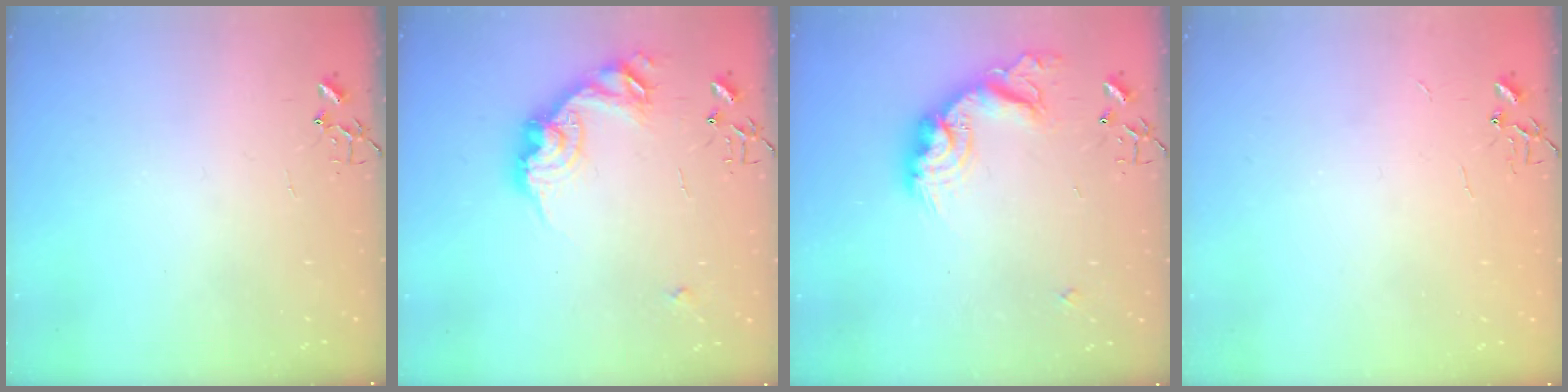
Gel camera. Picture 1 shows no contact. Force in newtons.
{"total": 16.0, "press": 16.0, "slide": 0.3}
{"total": 17.9, "press": 17.8, "slide": 1.1}
{"total": 2.2, "press": 2.2, "slide": 0.3}